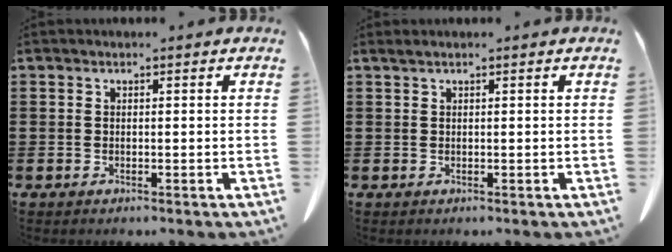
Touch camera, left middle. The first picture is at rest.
{"total": 0.6, "force": [0.4, 0.0, 0.4], "torque": [-0.009, -0.002, 0.008]}